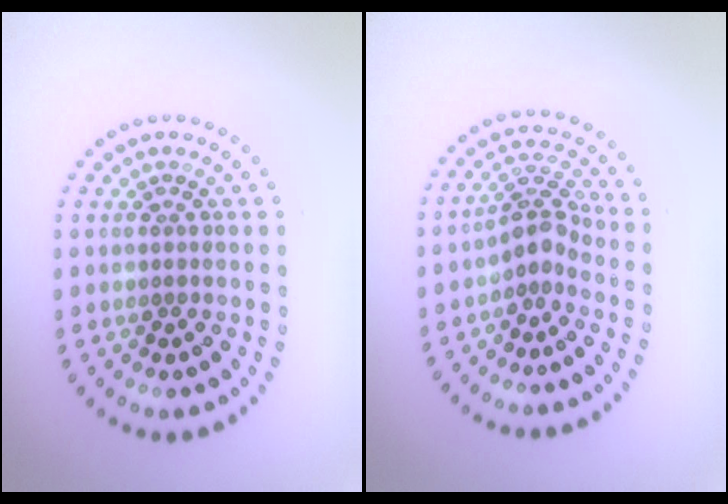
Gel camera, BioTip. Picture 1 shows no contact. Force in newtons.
{"total": 2.7, "press": 2.0, "slide": 1.7}